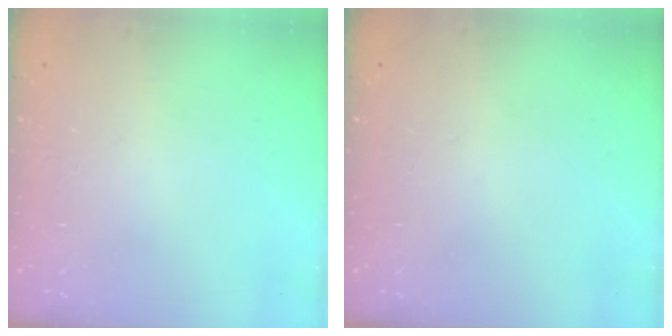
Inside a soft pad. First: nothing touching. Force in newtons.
{"total": 0.0}